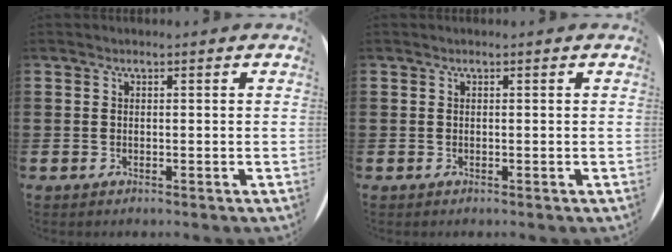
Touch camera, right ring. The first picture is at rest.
{"total": 0.0}